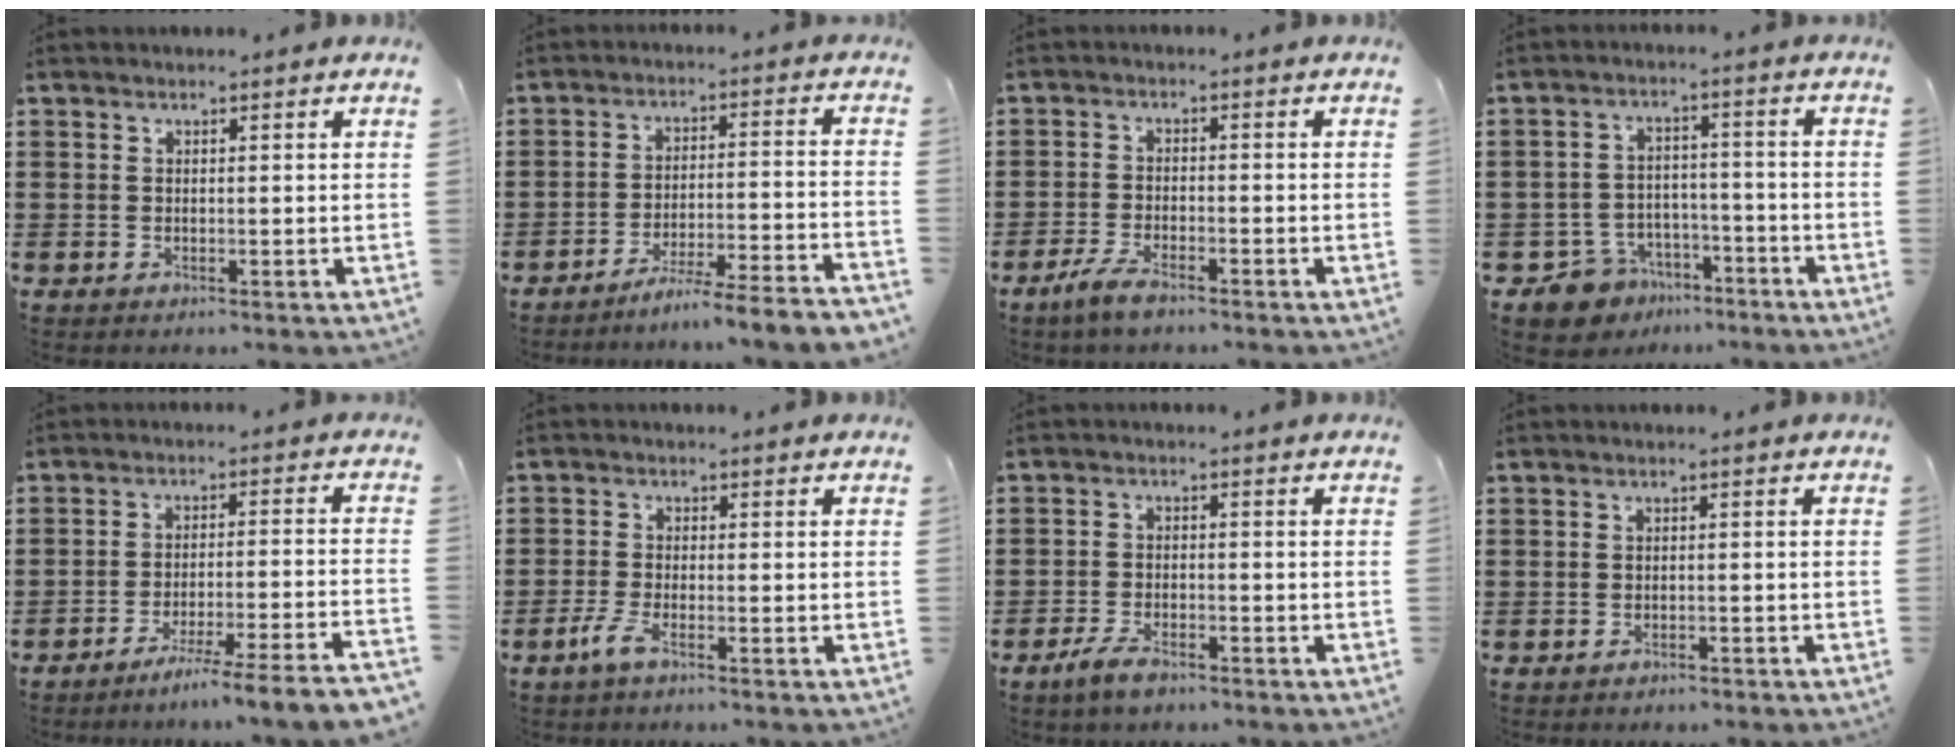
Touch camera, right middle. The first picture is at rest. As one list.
[{"total": 5.7, "force": [-5.4, -1.2, 1.5], "torque": [-0.021, -0.017, -0.106]}, {"total": 3.7, "force": [-2.9, 1.1, 2.2], "torque": [-0.058, -0.001, -0.060]}, {"total": 6.1, "force": [-5.5, 2.7, 0.5], "torque": [-0.036, 0.013, -0.113]}, {"total": 6.0, "force": [-5.4, -1.4, 2.0], "torque": [-0.028, -0.021, -0.105]}, {"total": 3.1, "force": [-2.0, 0.5, 2.3], "torque": [-0.059, -0.008, -0.044]}, {"total": 3.8, "force": [-2.8, 1.4, 2.2], "torque": [-0.049, 0.003, -0.056]}, {"total": 1.1, "force": [-1.1, 0.2, 0.1], "torque": [-0.005, -0.002, -0.023]}]